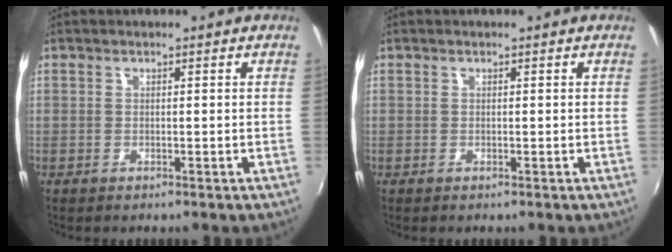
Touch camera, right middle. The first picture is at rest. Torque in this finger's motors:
{"motor_torque": [0.06, -0.22, -0.02, 0.01]}